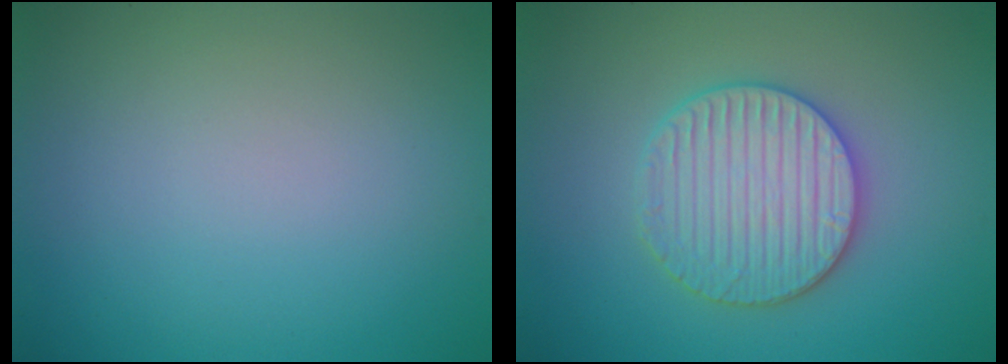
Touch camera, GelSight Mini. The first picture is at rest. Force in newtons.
{"total": 4.4, "press": 4.3, "slide": 0.9}